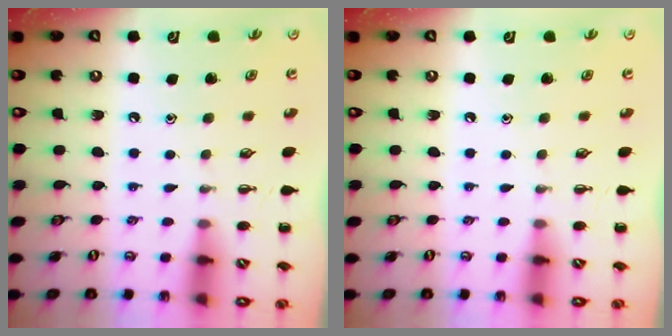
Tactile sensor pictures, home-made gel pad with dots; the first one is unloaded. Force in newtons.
{"total": 0.0}